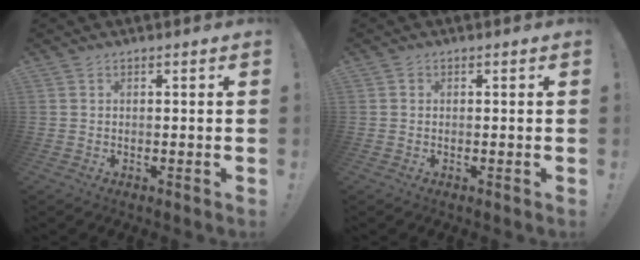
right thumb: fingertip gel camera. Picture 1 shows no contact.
{"total": 0.5, "force": [0.0, 0.5, 0.0], "torque": [-0.001, 0.002, -0.001]}